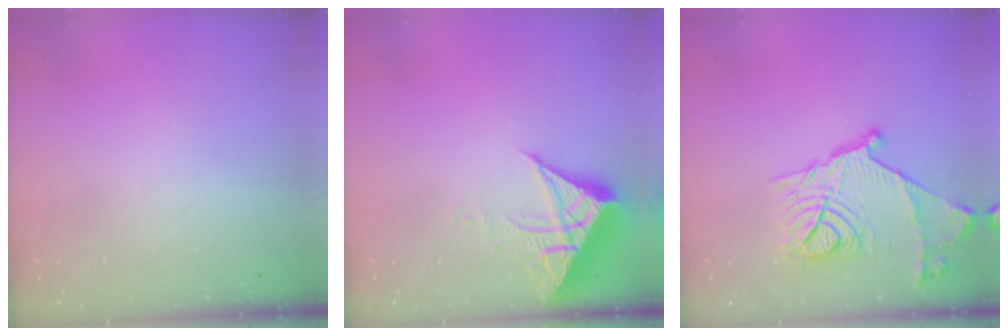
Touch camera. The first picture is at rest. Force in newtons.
{"total": 7.0, "press": 7.0, "slide": 0.2}
{"total": 19.6, "press": 19.6, "slide": 0.6}